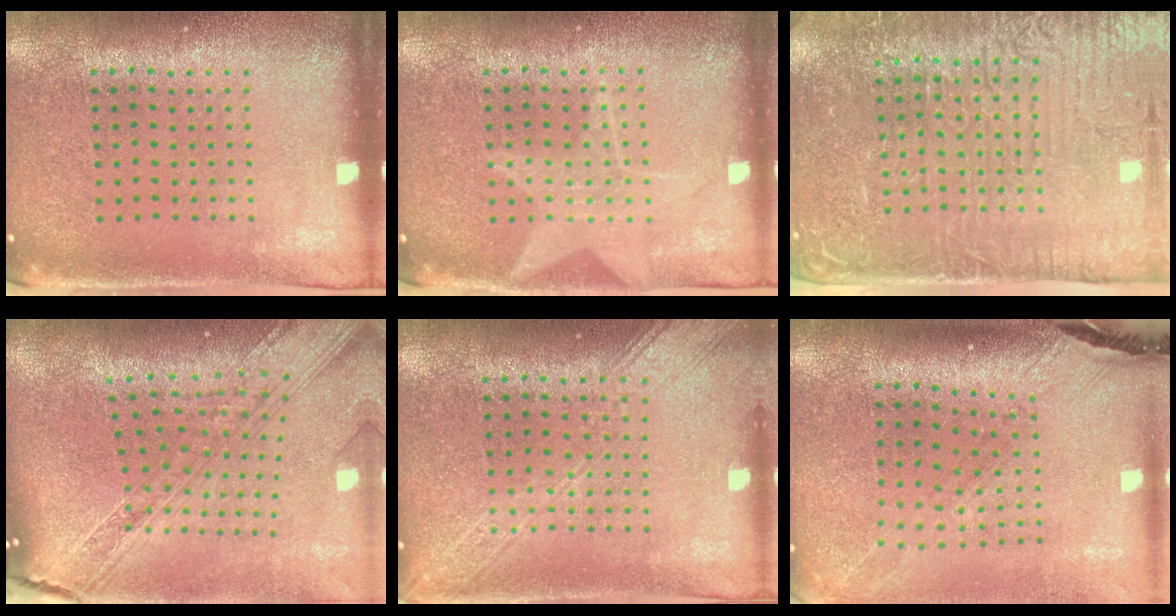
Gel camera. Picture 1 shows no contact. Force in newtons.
{"total": 1.9, "press": 1.9, "slide": 0.2}
{"total": 5.1, "press": 4.6, "slide": 2.2}
{"total": 3.8, "press": 2.8, "slide": 2.6}
{"total": 3.6, "press": 3.6, "slide": 0.5}
{"total": 1.5, "press": 1.4, "slide": 0.5}